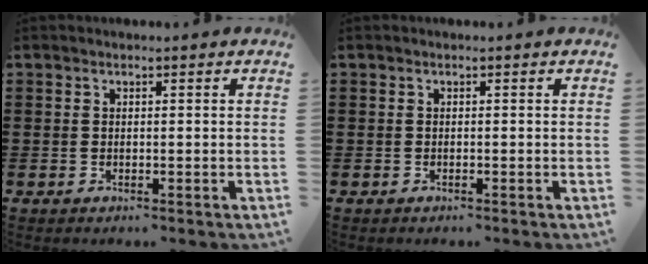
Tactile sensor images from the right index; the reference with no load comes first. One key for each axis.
{"total": 0.0}